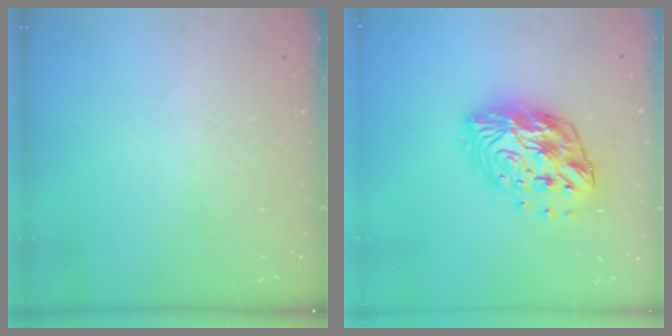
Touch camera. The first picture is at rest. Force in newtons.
{"total": 15.1, "press": 15.1, "slide": 0.7}